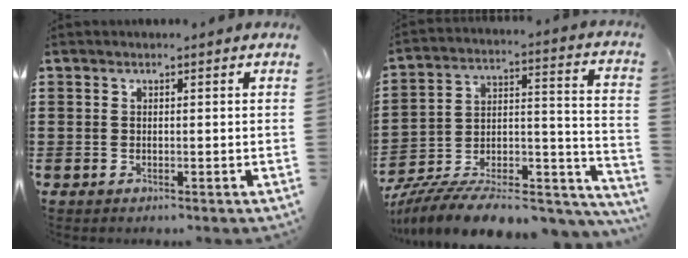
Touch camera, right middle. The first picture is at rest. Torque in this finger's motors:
{"motor_torque": [1.91, -0.23, 1.05, 0.21]}